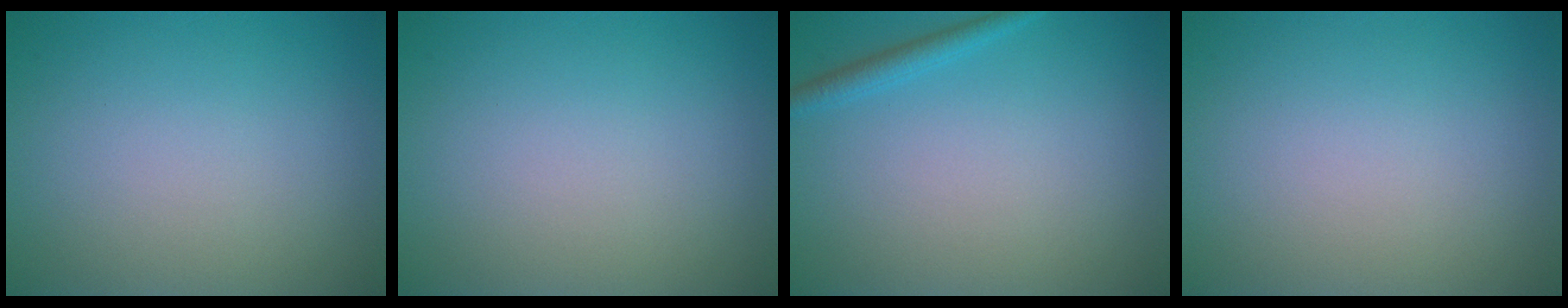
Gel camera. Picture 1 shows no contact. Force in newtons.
{"total": 0.0}
{"total": 1.5, "press": 1.5, "slide": 0.1}
{"total": 0.0}